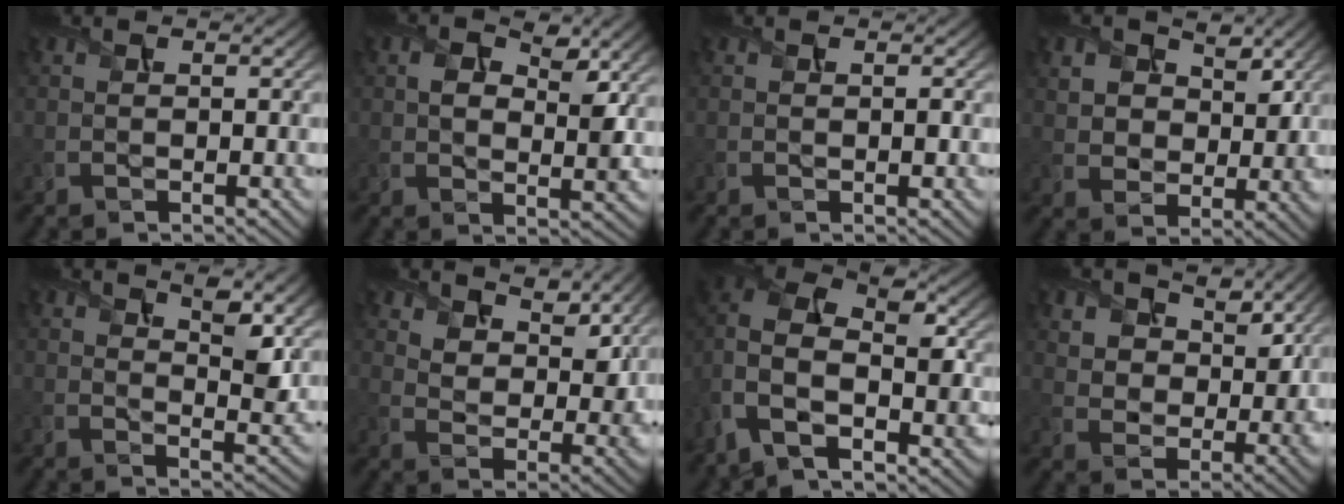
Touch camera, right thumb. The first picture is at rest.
{"total": 5.4, "force": [2.0, 3.0, 4.0], "torque": [-0.071, -0.007, 0.031]}
{"total": 0.6, "force": [0.0, 0.3, 0.5], "torque": [-0.008, -0.003, 0.000]}
{"total": 6.5, "force": [3.3, 4.8, 3.0], "torque": [-0.086, -0.011, 0.055]}
{"total": 6.4, "force": [4.0, 2.2, 4.5], "torque": [-0.082, -0.007, 0.067]}
{"total": 8.3, "force": [6.3, 3.7, 4.0], "torque": [-0.083, -0.008, 0.105]}
{"total": 13.1, "force": [-5.4, 8.0, 8.9], "torque": [-0.215, -0.035, -0.074]}
{"total": 8.1, "force": [5.1, 5.0, 3.7], "torque": [-0.095, -0.016, 0.094]}